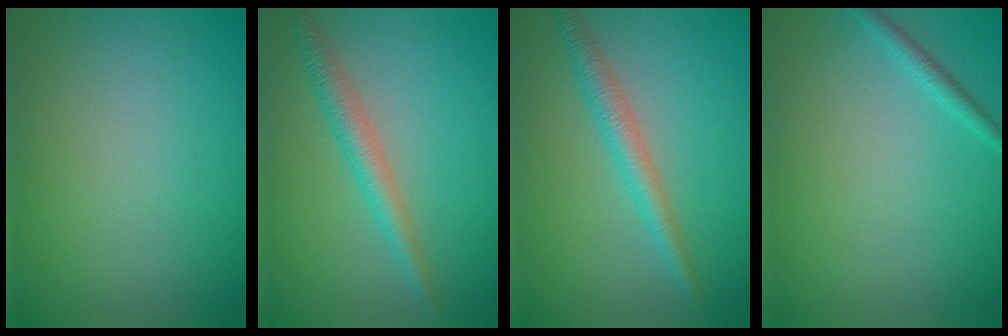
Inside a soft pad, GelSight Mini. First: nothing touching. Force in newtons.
{"total": 2.7, "press": 2.7, "slide": 0.1}
{"total": 2.6, "press": 2.6, "slide": 0.0}
{"total": 1.1, "press": 1.1, "slide": 0.0}